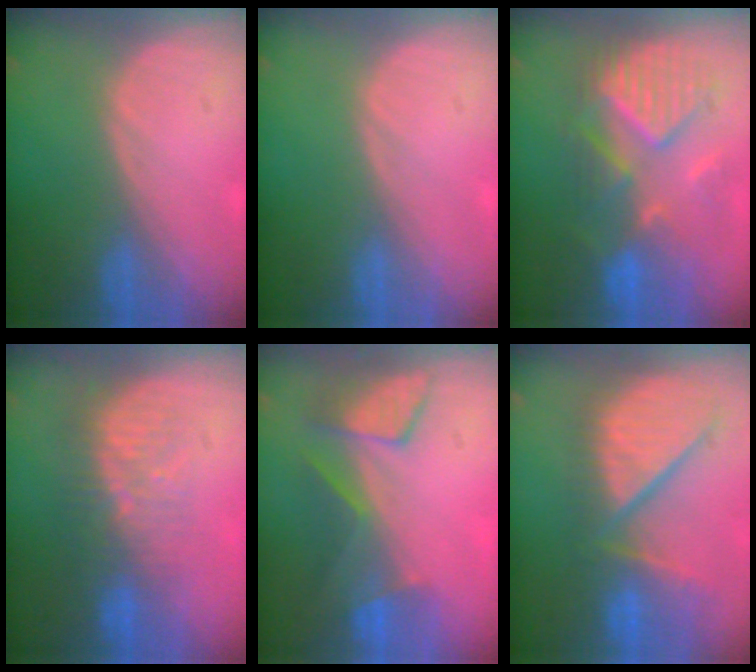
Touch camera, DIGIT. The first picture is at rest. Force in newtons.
{"total": 0.0}
{"total": 10.2, "press": 9.5, "slide": 3.7}
{"total": 8.4, "press": 7.8, "slide": 3.0}
{"total": 7.3, "press": 6.9, "slide": 2.5}
{"total": 11.7, "press": 10.4, "slide": 5.3}